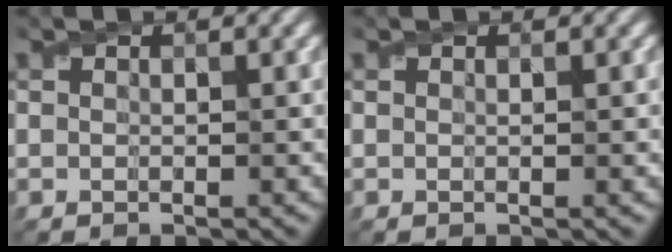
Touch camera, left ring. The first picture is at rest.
{"total": 0.6, "force": [0.1, 0.1, 0.6], "torque": [-0.006, 0.002, -0.001]}